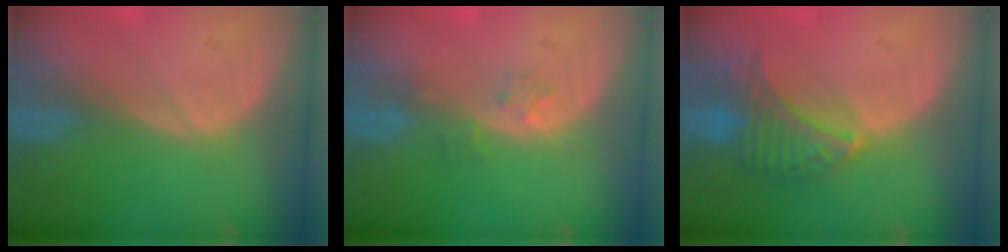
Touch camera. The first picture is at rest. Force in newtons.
{"total": 1.9, "press": 1.9, "slide": 0.2}
{"total": 6.4, "press": 6.4, "slide": 0.5}